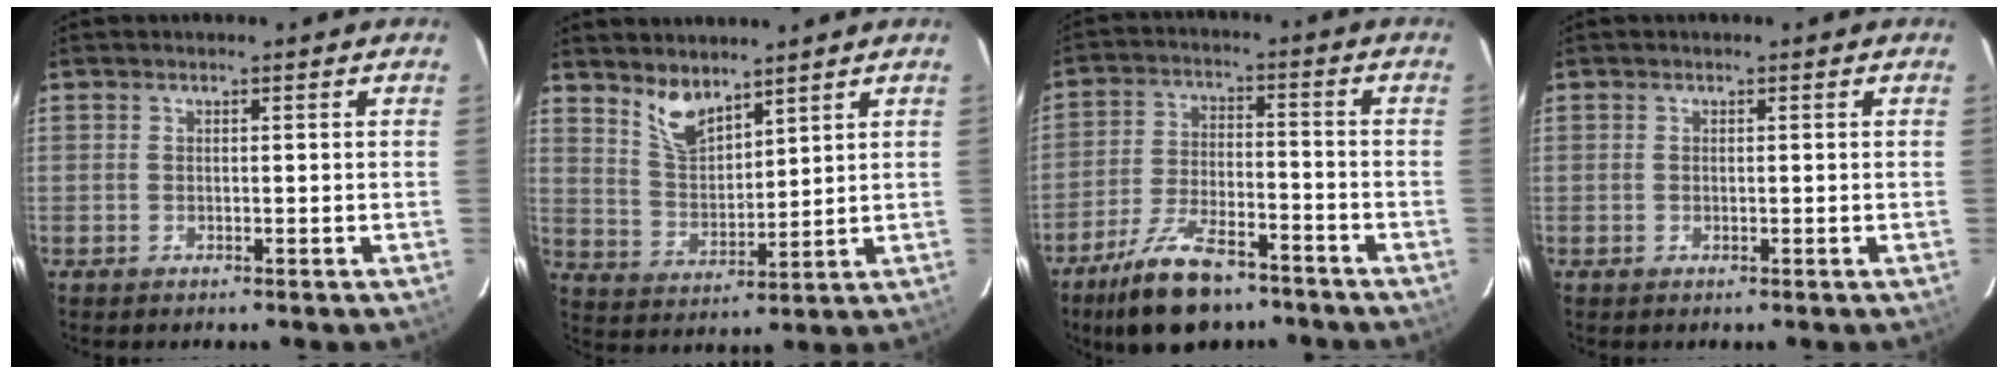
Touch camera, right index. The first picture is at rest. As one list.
[{"total": 7.2, "force": [5.6, 2.6, 3.6], "torque": [-0.065, -0.001, 0.117]}, {"total": 14.0, "force": [-10.5, 5.4, 7.6], "torque": [-0.161, -0.009, -0.182]}, {"total": 0.0}]